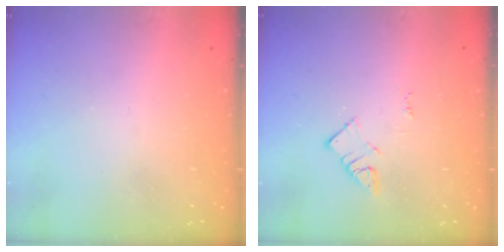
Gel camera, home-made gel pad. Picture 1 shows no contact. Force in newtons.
{"total": 3.4, "press": 3.4, "slide": 0.2}